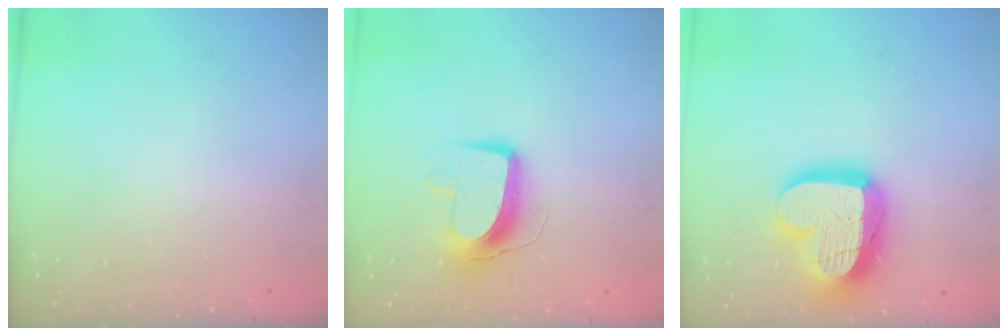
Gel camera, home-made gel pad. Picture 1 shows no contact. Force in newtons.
{"total": 10.1, "press": 10.1, "slide": 0.4}
{"total": 19.8, "press": 19.8, "slide": 1.5}